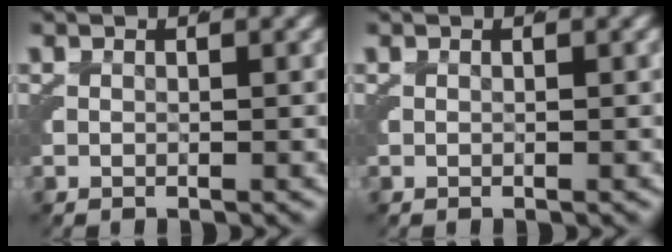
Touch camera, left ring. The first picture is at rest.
{"total": 0.0}